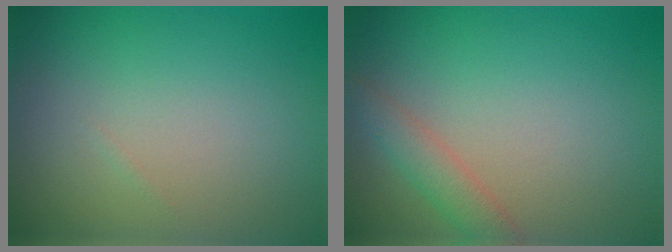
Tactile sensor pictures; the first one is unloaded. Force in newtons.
{"total": 2.1, "press": 2.1, "slide": 0.2}